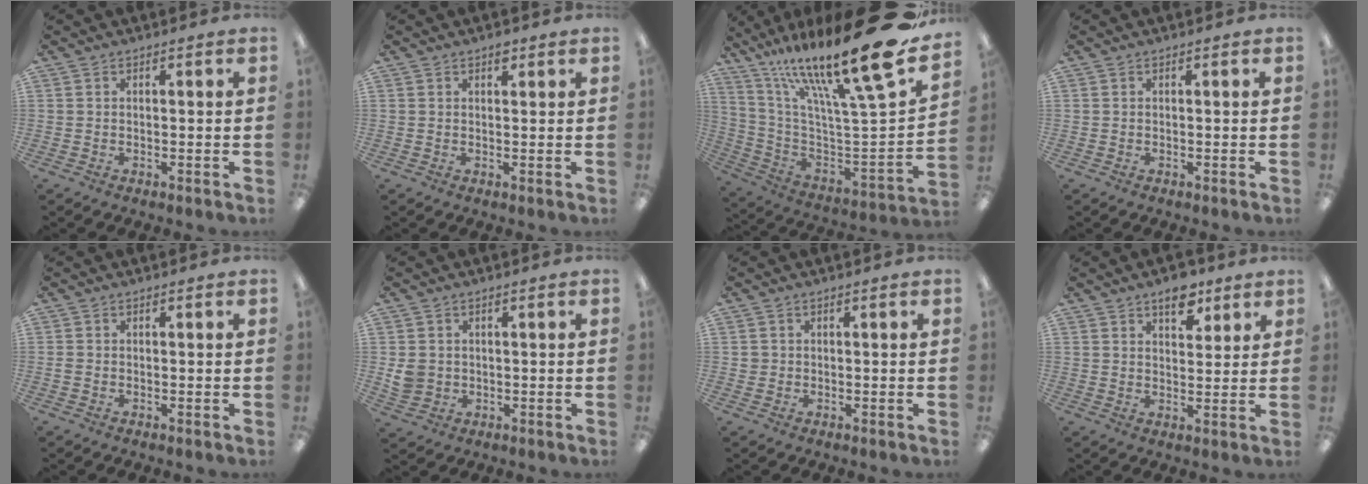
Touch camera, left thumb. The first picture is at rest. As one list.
[{"total": 1.8, "force": [1.3, 0.9, 0.8], "torque": [-0.002, -0.006, 0.020]}, {"total": 24.7, "force": [17.6, 3.2, 17.0], "torque": [-0.238, -0.144, 0.273]}, {"total": 0.0}, {"total": 0.6, "force": [-0.1, 0.5, 0.3], "torque": [-0.006, 0.002, -0.003]}, {"total": 4.5, "force": [0.4, 4.2, 1.7], "torque": [-0.025, 0.001, 0.007]}, {"total": 1.2, "force": [0.2, 1.2, 0.1], "torque": [-0.002, 0.005, 0.002]}, {"total": 7.4, "force": [5.1, 3.9, 3.7], "torque": [-0.030, -0.028, 0.082]}]